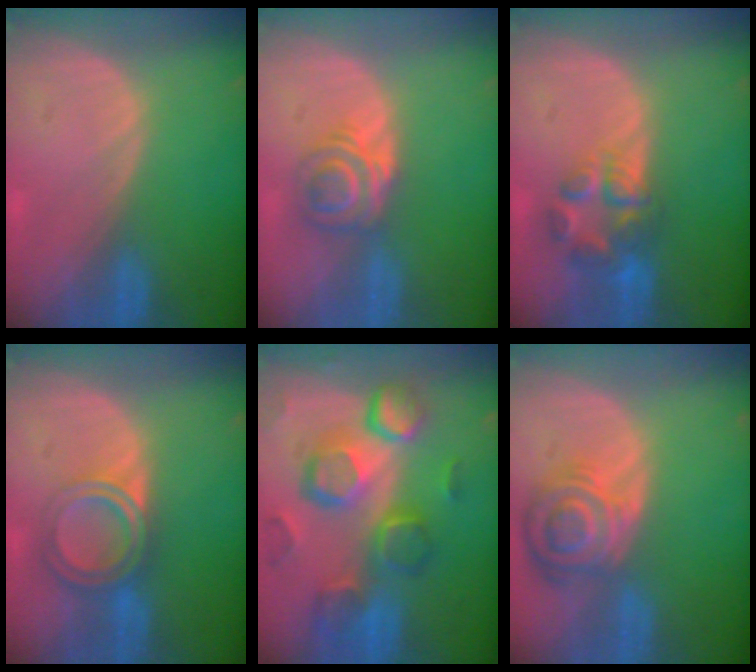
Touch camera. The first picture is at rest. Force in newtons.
{"total": 6.1, "press": 5.2, "slide": 3.2}
{"total": 6.9, "press": 5.9, "slide": 3.6}
{"total": 6.5, "press": 5.5, "slide": 3.4}
{"total": 12.3, "press": 10.7, "slide": 6.0}
{"total": 8.4, "press": 7.4, "slide": 3.8}